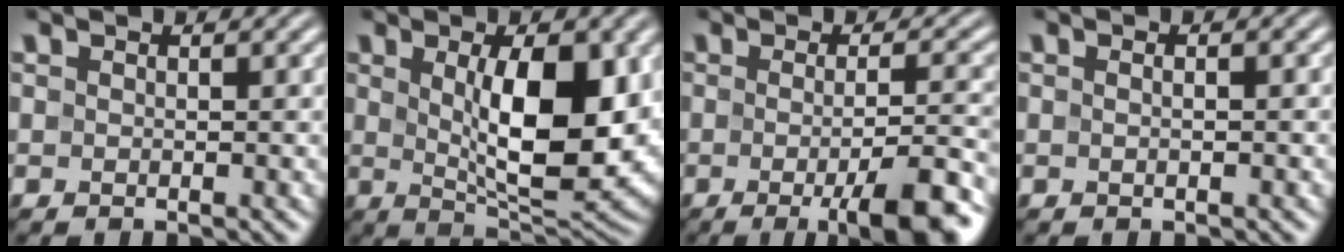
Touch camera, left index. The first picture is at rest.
{"total": 9.9, "force": [1.3, 3.8, 9.1], "torque": [-0.137, -0.011, 0.030]}
{"total": 8.6, "force": [-2.7, 2.1, 7.9], "torque": [-0.095, -0.012, -0.034]}
{"total": 2.3, "force": [0.7, 1.2, 1.8], "torque": [-0.002, 0.012, -0.016]}